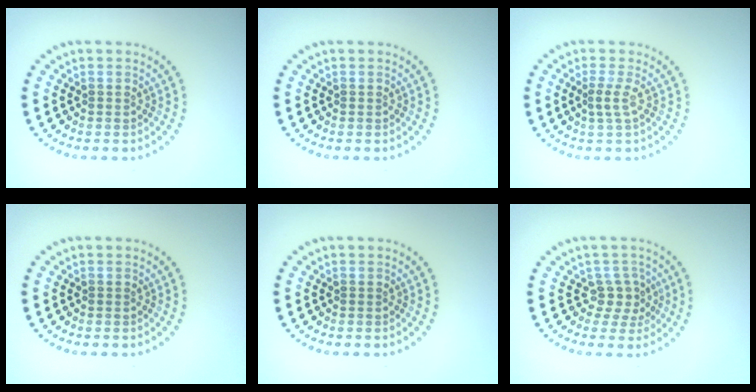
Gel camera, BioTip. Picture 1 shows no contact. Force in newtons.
{"total": 0.0}
{"total": 1.3, "press": 0.9, "slide": 0.9}
{"total": 0.0}
{"total": 0.0}
{"total": 2.1, "press": 1.5, "slide": 1.5}